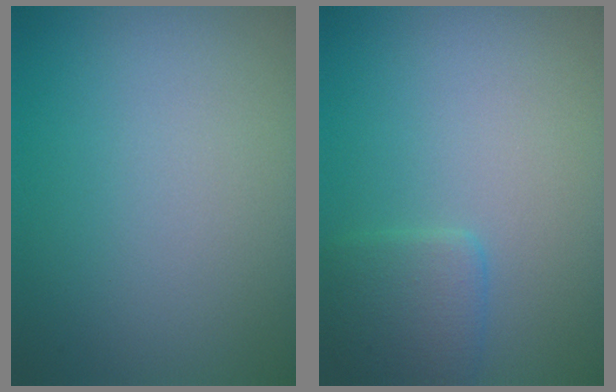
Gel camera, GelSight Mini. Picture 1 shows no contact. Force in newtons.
{"total": 2.3, "press": 2.3, "slide": 0.1}